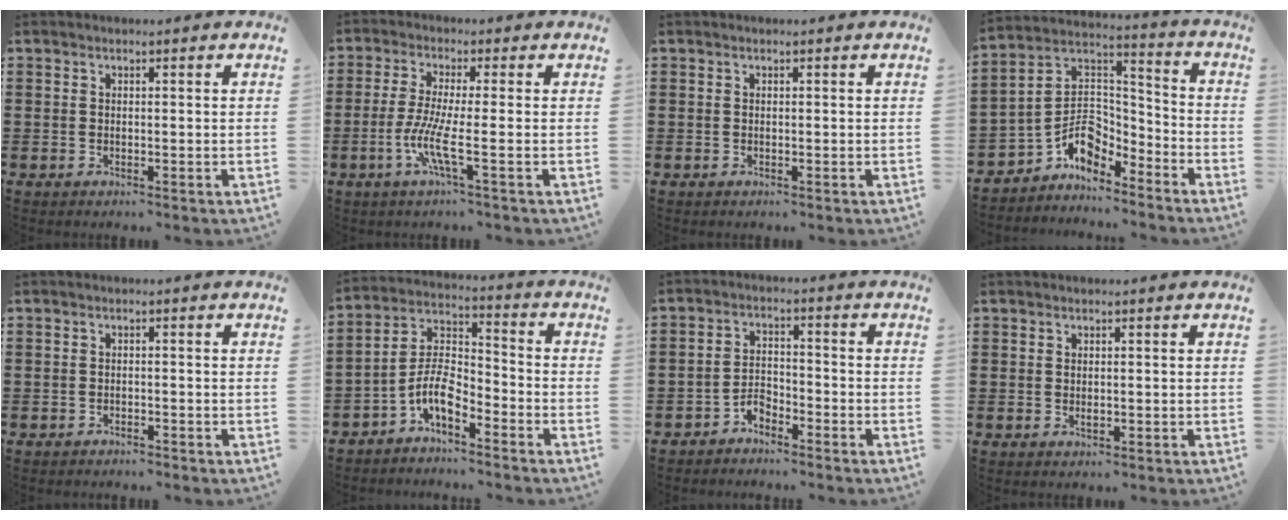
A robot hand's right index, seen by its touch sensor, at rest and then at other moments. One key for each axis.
{"total": 6.3, "fx": -1.9, "fy": 0.1, "fz": 6.0, "tx": -0.140, "ty": -0.022, "tz": -0.045}
{"total": 0.0}
{"total": 7.3, "fx": -3.9, "fy": 4.9, "fz": 3.6, "tx": -0.091, "ty": -0.006, "tz": -0.081}
{"total": 1.2, "fx": -1.2, "fy": 0.1, "fz": 0.1, "tx": -0.006, "ty": -0.002, "tz": -0.025}
{"total": 7.1, "fx": -4.4, "fy": 2.9, "fz": 4.8, "tx": -0.113, "ty": -0.009, "tz": -0.090}
{"total": 3.0, "fx": -2.7, "fy": 1.1, "fz": 0.6, "tx": -0.019, "ty": 0.008, "tz": -0.057}
{"total": 0.7, "fx": 0.0, "fy": 0.2, "fz": 0.7, "tx": -0.014, "ty": 0.000, "tz": 0.000}